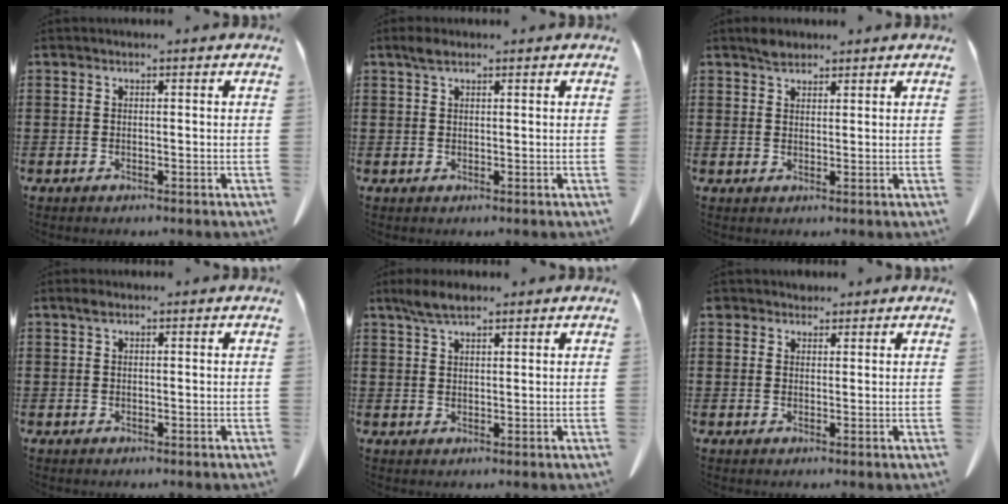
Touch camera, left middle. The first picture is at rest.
{"total": 1.8, "force": [1.2, 0.9, 1.1], "torque": [-0.026, 0.005, 0.021]}
{"total": 2.2, "force": [1.8, 0.9, 0.7], "torque": [-0.010, -0.001, 0.034]}
{"total": 0.9, "force": [0.5, 0.6, 0.6], "torque": [-0.015, 0.005, 0.008]}
{"total": 3.9, "force": [2.7, 1.3, 2.5], "torque": [-0.056, 0.005, 0.051]}
{"total": 2.2, "force": [1.8, 1.3, 0.2], "torque": [-0.002, 0.005, 0.033]}